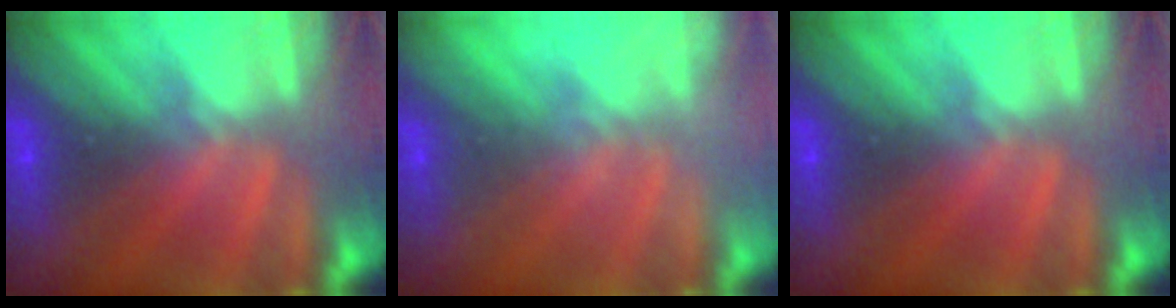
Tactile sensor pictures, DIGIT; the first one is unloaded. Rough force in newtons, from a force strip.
{"total": 2.1}
{"total": 0.0}